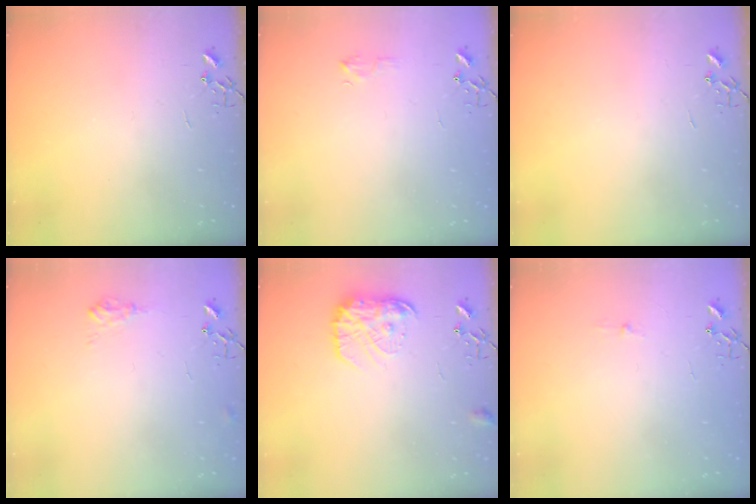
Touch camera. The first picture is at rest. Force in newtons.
{"total": 5.5, "press": 5.4, "slide": 0.8}
{"total": 0.0}
{"total": 7.3, "press": 7.3, "slide": 1.0}
{"total": 14.3, "press": 14.3, "slide": 0.9}
{"total": 2.6, "press": 2.5, "slide": 0.4}